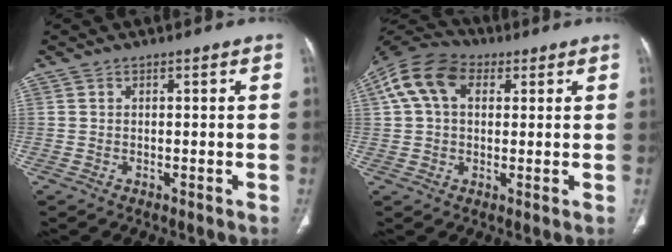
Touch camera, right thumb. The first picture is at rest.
{"total": 12.1, "force": [3.8, 8.1, 8.1], "torque": [-0.157, 0.030, 0.061]}